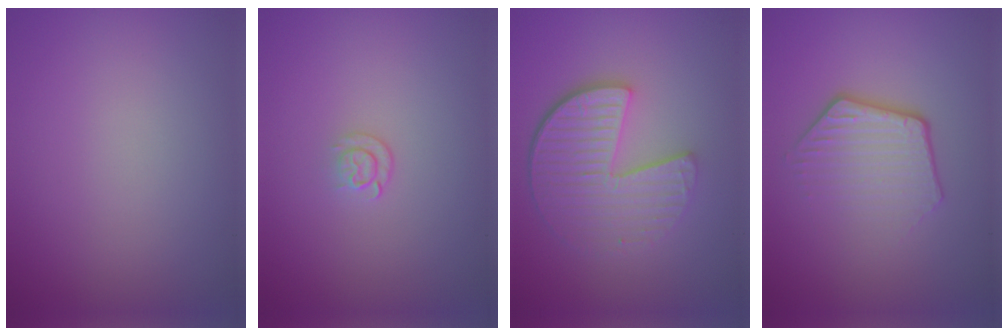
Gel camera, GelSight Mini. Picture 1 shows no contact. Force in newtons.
{"total": 1.1, "press": 0.6, "slide": 0.9}
{"total": 5.8, "press": 4.2, "slide": 4.0}
{"total": 4.0, "press": 3.0, "slide": 2.7}